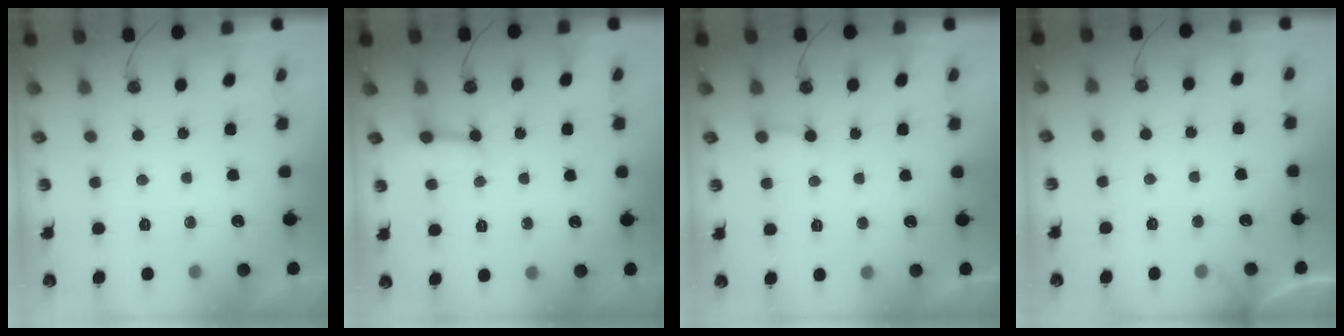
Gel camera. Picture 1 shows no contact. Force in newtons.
{"total": 2.9, "press": 2.9, "slide": 0.2}
{"total": 4.7, "press": 4.6, "slide": 0.4}
{"total": 3.5, "press": 3.5, "slide": 0.3}